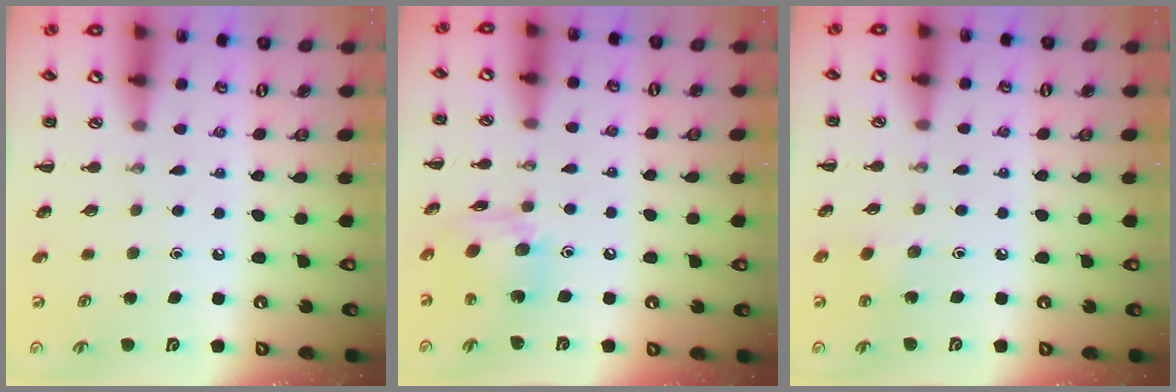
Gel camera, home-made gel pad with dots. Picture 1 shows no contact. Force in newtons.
{"total": 11.1, "press": 11.1, "slide": 1.0}
{"total": 6.3, "press": 6.0, "slide": 1.7}